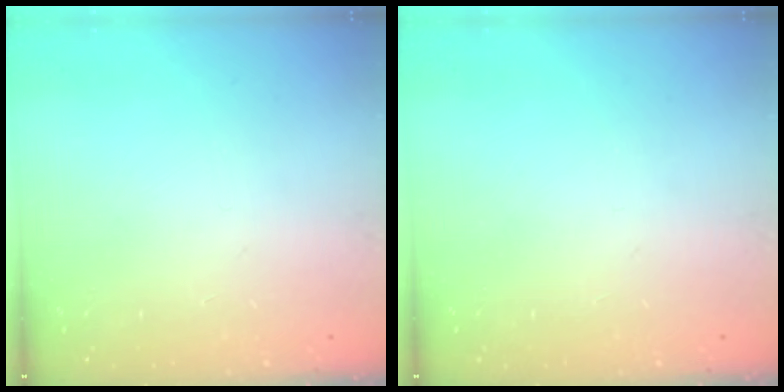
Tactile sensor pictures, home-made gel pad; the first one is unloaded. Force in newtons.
{"total": 0.0}